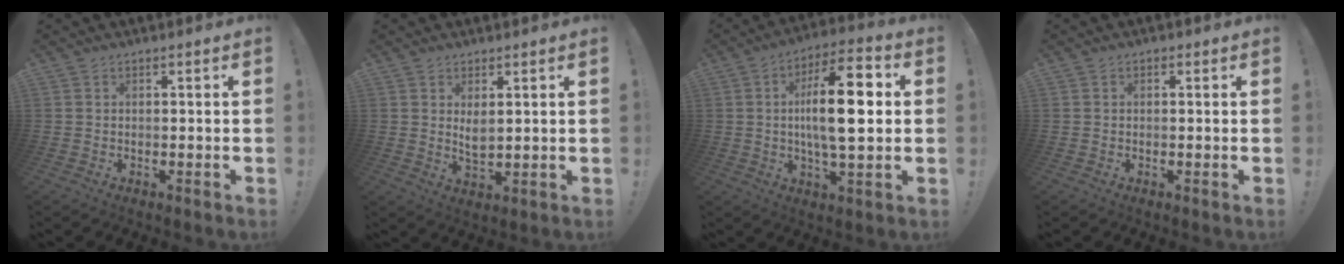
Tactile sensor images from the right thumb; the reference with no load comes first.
{"total": 4.3, "force": [1.9, 1.9, 3.3], "torque": [-0.046, -0.017, 0.032]}
{"total": 18.0, "force": [1.2, 5.9, 16.9], "torque": [-0.281, 0.001, 0.005]}
{"total": 0.6, "force": [0.0, 0.5, 0.3], "torque": [-0.005, 0.001, 0.000]}